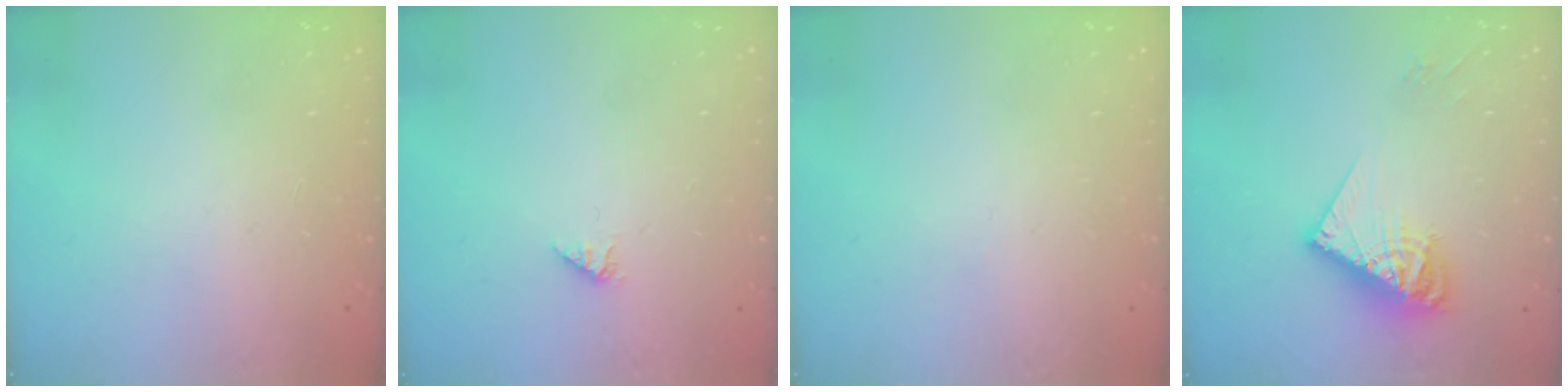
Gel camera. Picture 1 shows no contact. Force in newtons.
{"total": 1.0, "press": 1.0, "slide": 0.2}
{"total": 0.0}
{"total": 10.9, "press": 10.9, "slide": 0.4}